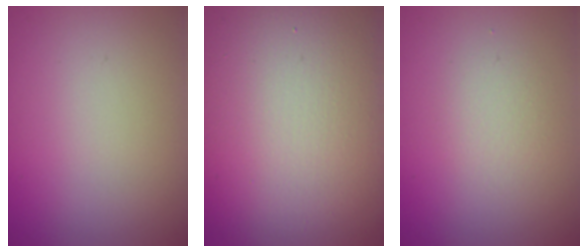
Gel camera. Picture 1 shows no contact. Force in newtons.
{"total": 17.1, "press": 17.1, "slide": 0.8}
{"total": 1.5, "press": 1.5, "slide": 0.0}